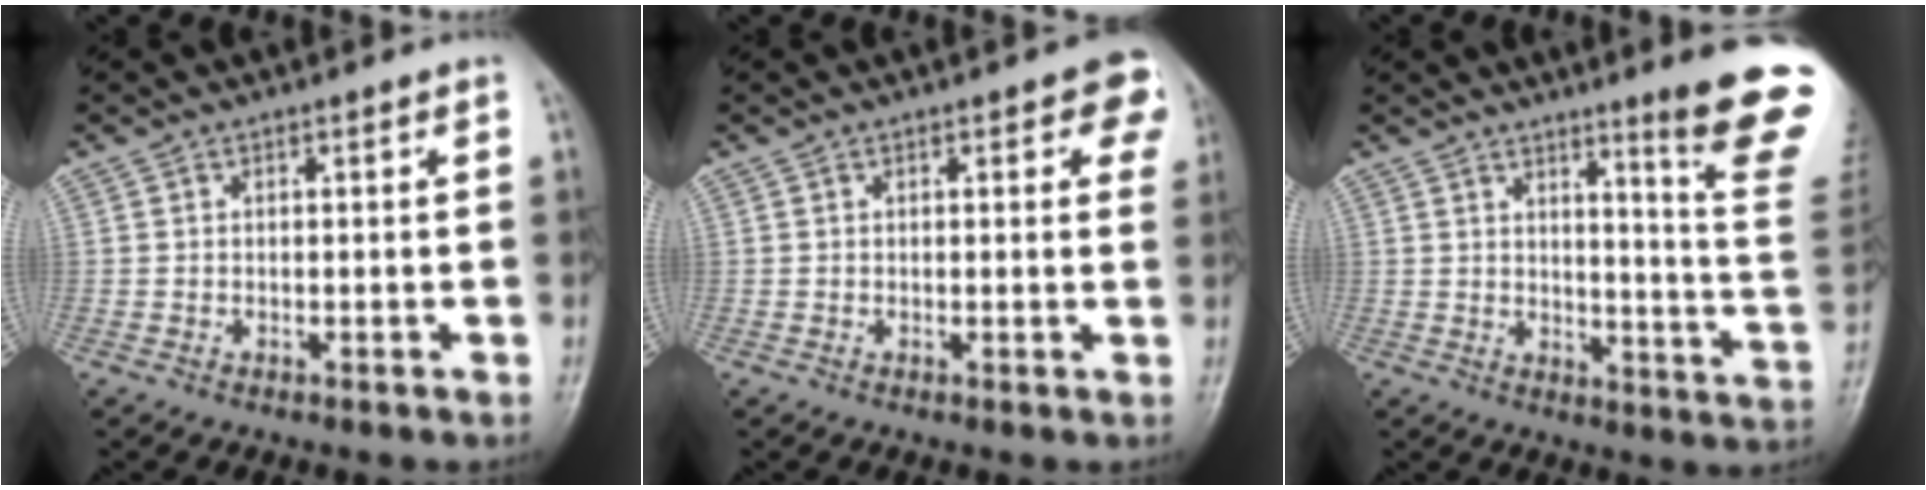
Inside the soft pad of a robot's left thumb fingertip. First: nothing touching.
{"total": 5.1, "force": [2.1, 2.2, 4.1], "torque": [-0.018, -0.002, 0.014]}
{"total": 16.1, "force": [10.4, 0.5, 12.3], "torque": [-0.131, -0.081, 0.128]}